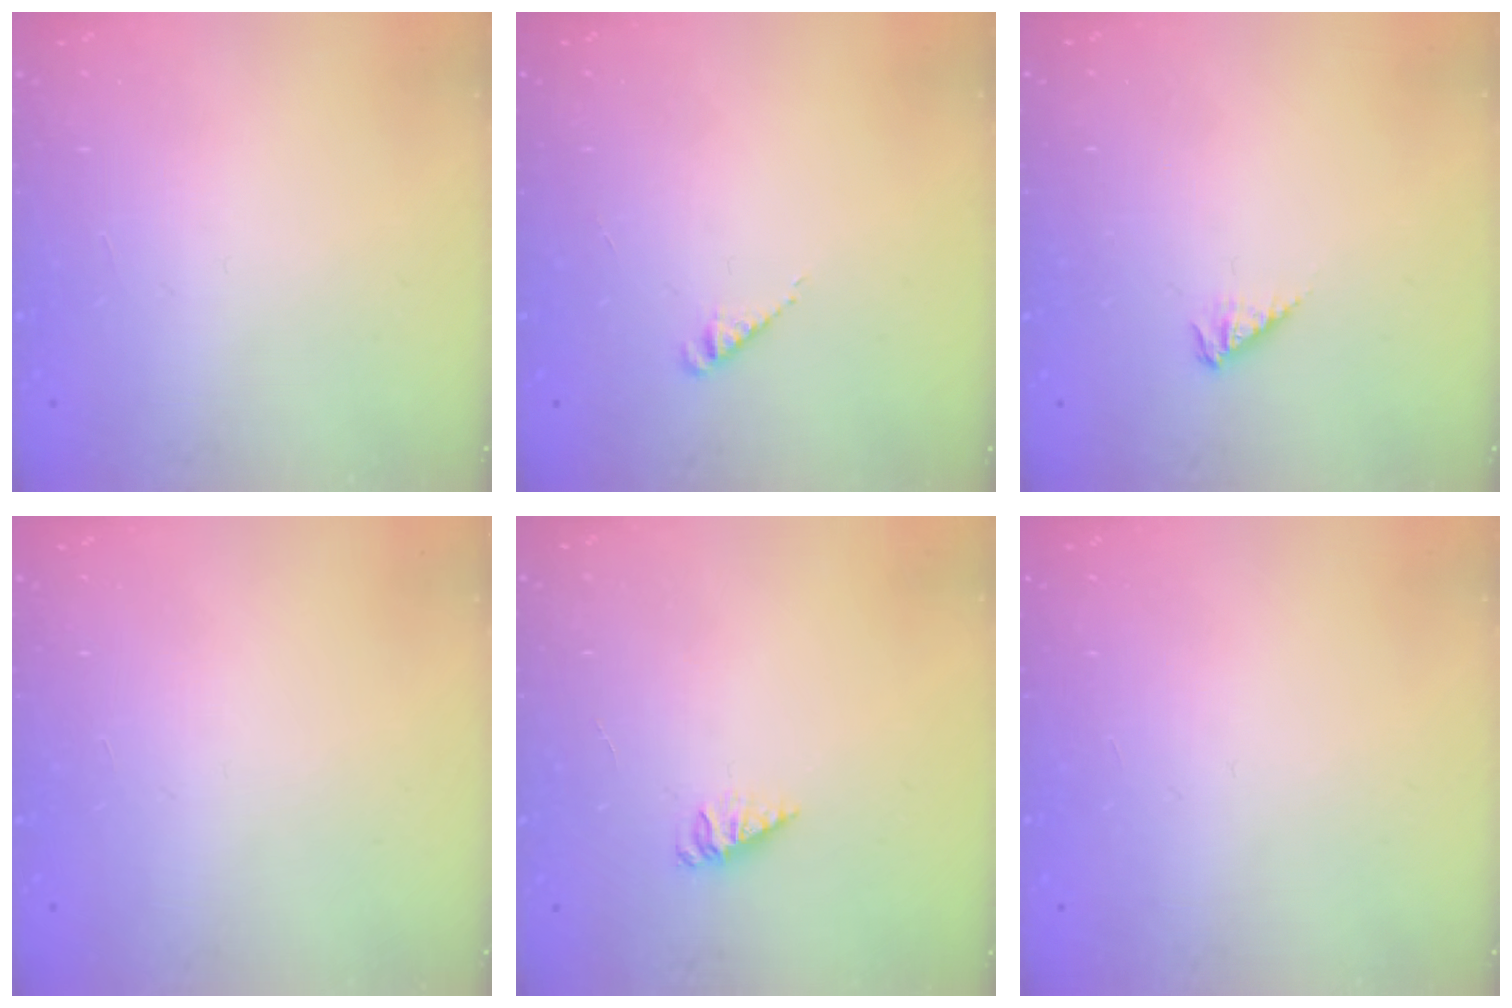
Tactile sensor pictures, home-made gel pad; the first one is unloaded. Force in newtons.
{"total": 2.3, "press": 2.3, "slide": 0.4}
{"total": 3.6, "press": 3.6, "slide": 0.6}
{"total": 0.0}
{"total": 2.2, "press": 2.2, "slide": 0.3}
{"total": 0.0}